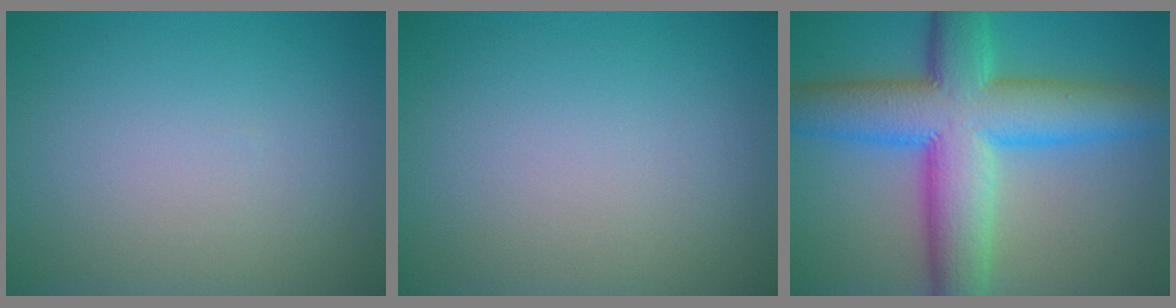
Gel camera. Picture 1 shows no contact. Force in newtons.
{"total": 0.0}
{"total": 11.8, "press": 11.8, "slide": 0.1}